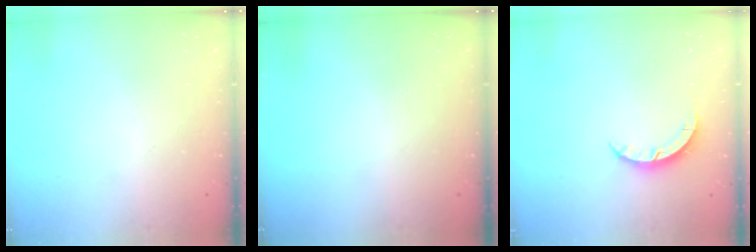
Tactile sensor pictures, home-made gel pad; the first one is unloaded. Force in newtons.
{"total": 0.0}
{"total": 4.0, "press": 4.0, "slide": 0.3}